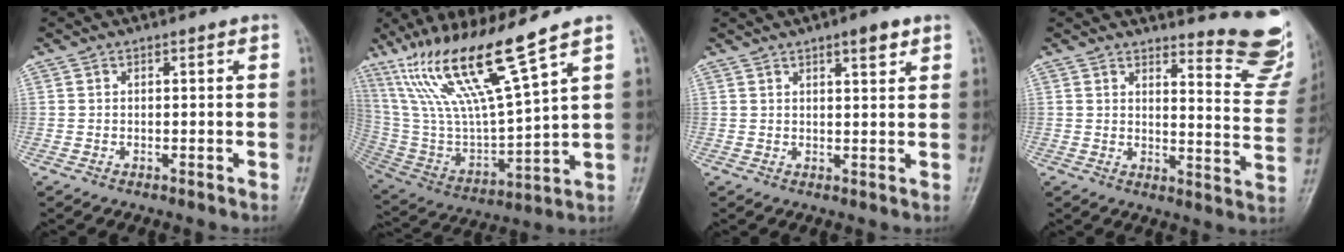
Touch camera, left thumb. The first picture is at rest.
{"total": 19.7, "force": [12.8, 2.0, 14.8], "torque": [-0.273, -0.061, 0.251]}
{"total": 4.1, "force": [2.6, 1.1, 3.1], "torque": [-0.038, -0.012, 0.036]}
{"total": 12.9, "force": [11.9, 2.0, 4.6], "torque": [-0.029, -0.144, 0.126]}